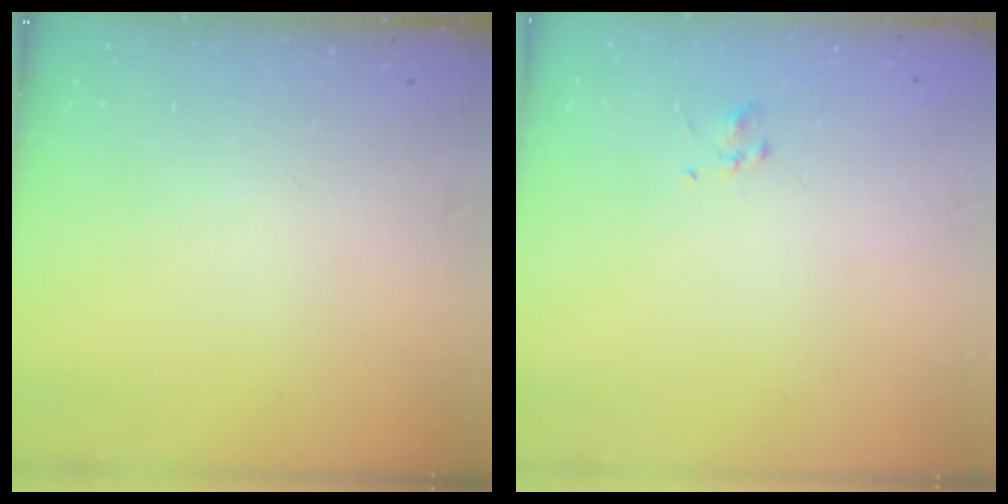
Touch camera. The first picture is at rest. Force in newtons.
{"total": 2.6, "press": 2.5, "slide": 0.7}